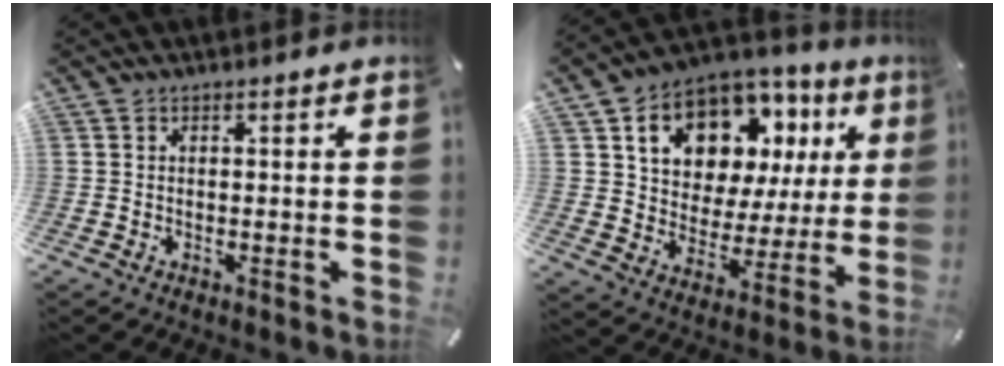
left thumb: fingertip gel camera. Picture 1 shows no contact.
{"total": 13.9, "force": [7.9, 9.9, 5.7], "torque": [-0.101, -0.049, 0.143]}